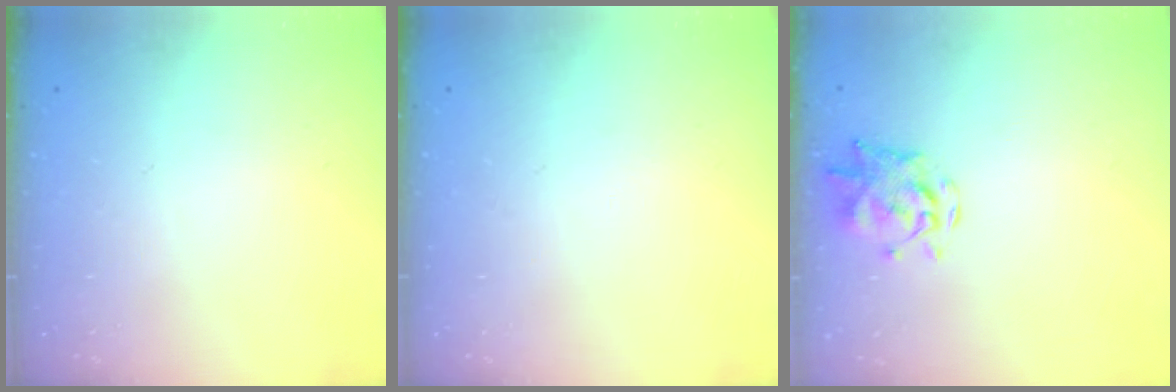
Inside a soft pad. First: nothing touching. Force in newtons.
{"total": 0.0}
{"total": 1.8, "press": 1.8, "slide": 0.4}